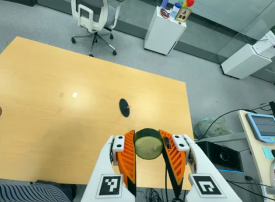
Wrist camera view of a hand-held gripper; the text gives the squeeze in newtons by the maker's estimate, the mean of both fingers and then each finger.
{"total": 11.6, "left": 11.7, "right": 11.4}